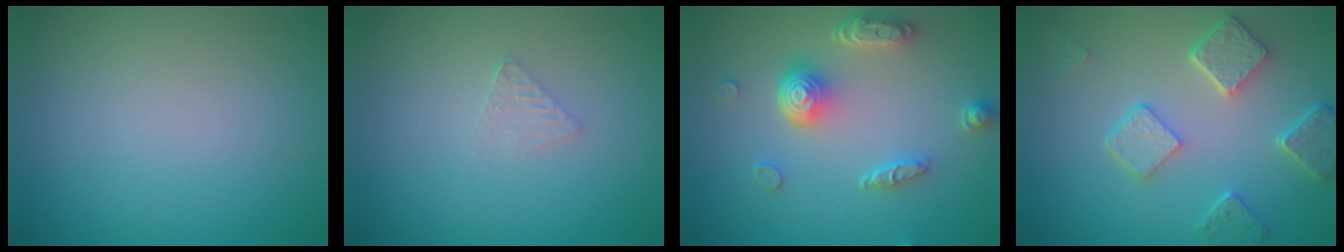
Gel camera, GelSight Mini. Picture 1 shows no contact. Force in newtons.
{"total": 1.0, "press": 1.0, "slide": 0.1}
{"total": 4.7, "press": 3.7, "slide": 3.0}
{"total": 4.6, "press": 3.6, "slide": 2.8}